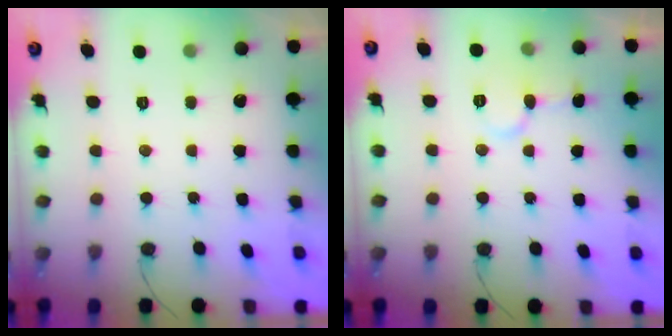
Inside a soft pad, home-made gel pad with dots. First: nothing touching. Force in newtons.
{"total": 6.7, "press": 6.7, "slide": 0.7}